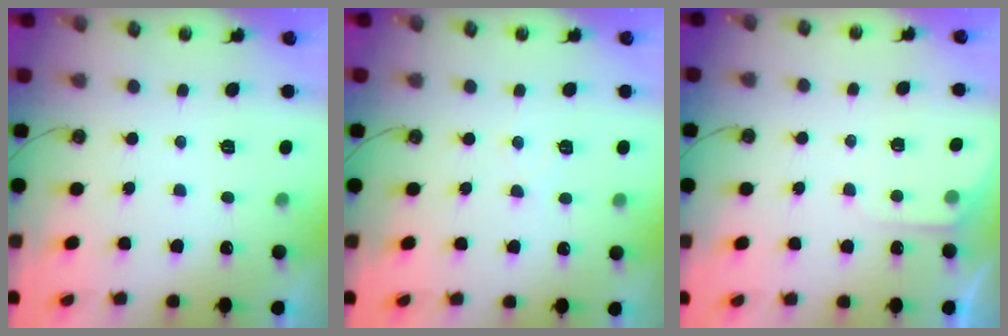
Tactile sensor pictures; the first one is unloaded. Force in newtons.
{"total": 4.3, "press": 4.3, "slide": 0.5}
{"total": 4.0, "press": 3.9, "slide": 0.6}